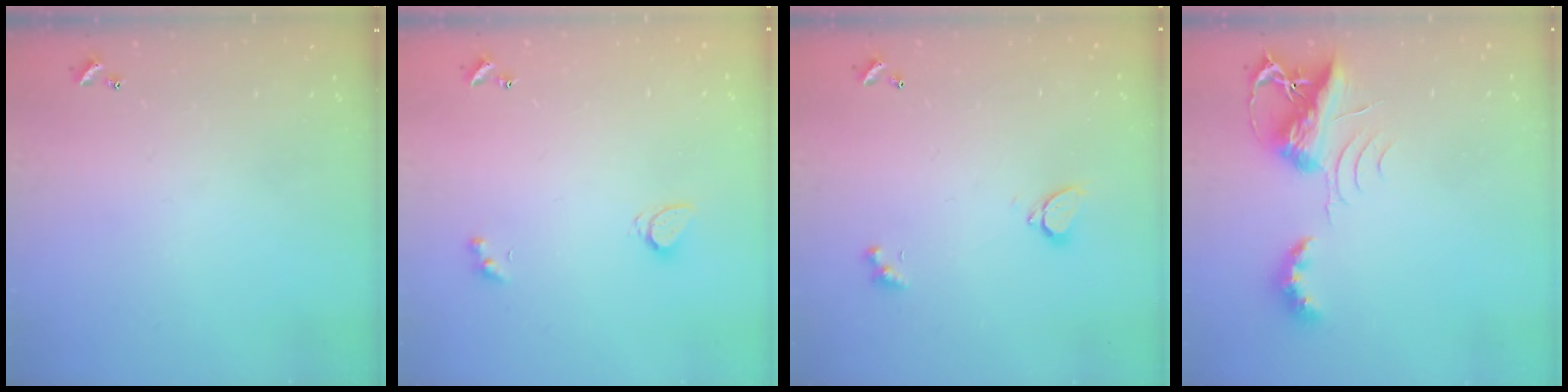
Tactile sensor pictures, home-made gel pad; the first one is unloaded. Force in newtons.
{"total": 2.1, "press": 2.0, "slide": 0.4}
{"total": 2.1, "press": 1.8, "slide": 1.0}
{"total": 7.7, "press": 7.7, "slide": 0.5}